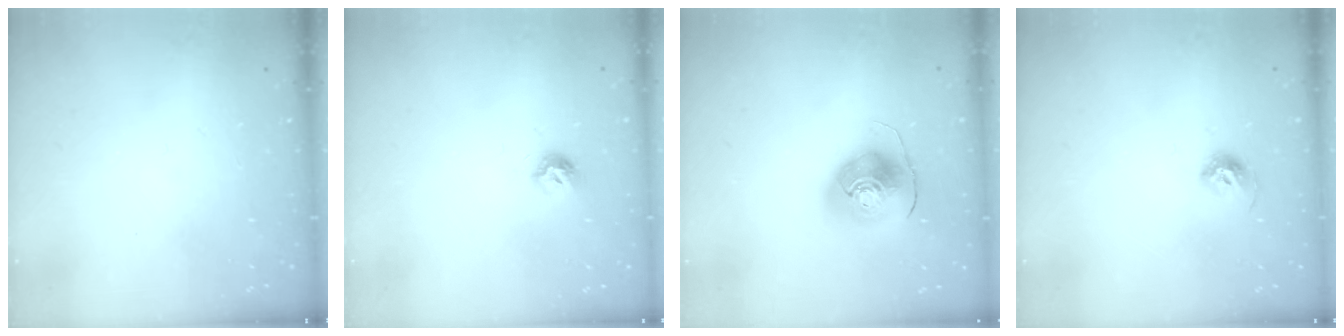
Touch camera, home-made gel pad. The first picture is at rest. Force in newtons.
{"total": 6.3, "press": 6.3, "slide": 0.1}
{"total": 10.2, "press": 10.1, "slide": 1.5}
{"total": 7.3, "press": 7.3, "slide": 0.8}